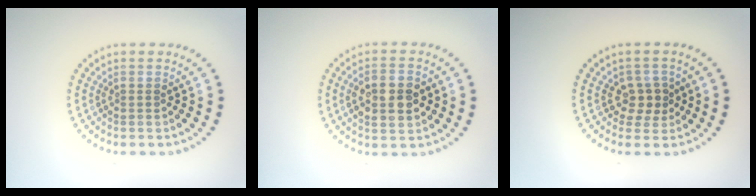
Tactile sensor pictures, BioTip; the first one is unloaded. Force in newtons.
{"total": 4.3, "press": 4.3, "slide": 0.4}
{"total": 2.2, "press": 2.0, "slide": 0.9}